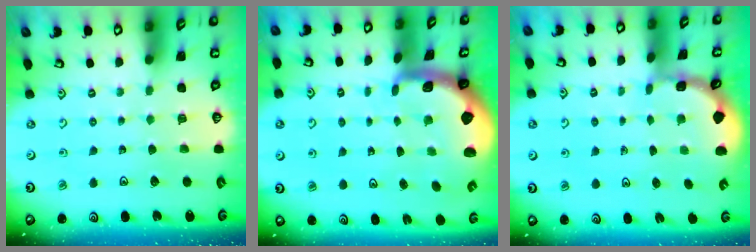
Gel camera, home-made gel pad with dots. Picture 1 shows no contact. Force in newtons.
{"total": 2.9, "press": 2.9, "slide": 0.5}
{"total": 1.6, "press": 1.6, "slide": 0.1}